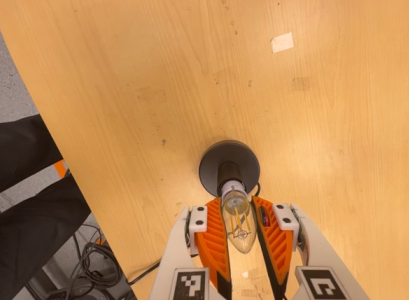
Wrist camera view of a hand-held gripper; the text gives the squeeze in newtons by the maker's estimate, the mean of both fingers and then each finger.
{"total": 12.8, "left": 13.4, "right": 12.3}